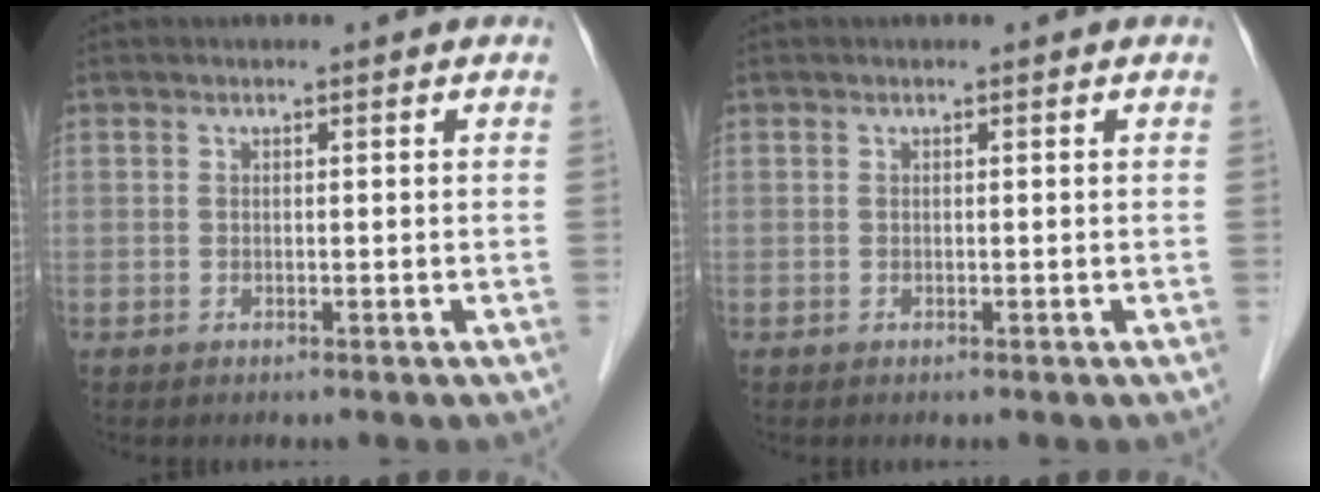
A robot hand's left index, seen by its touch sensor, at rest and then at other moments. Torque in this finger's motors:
{"motor_torque": [-0.02, 0.03, 0.00, 0.00]}